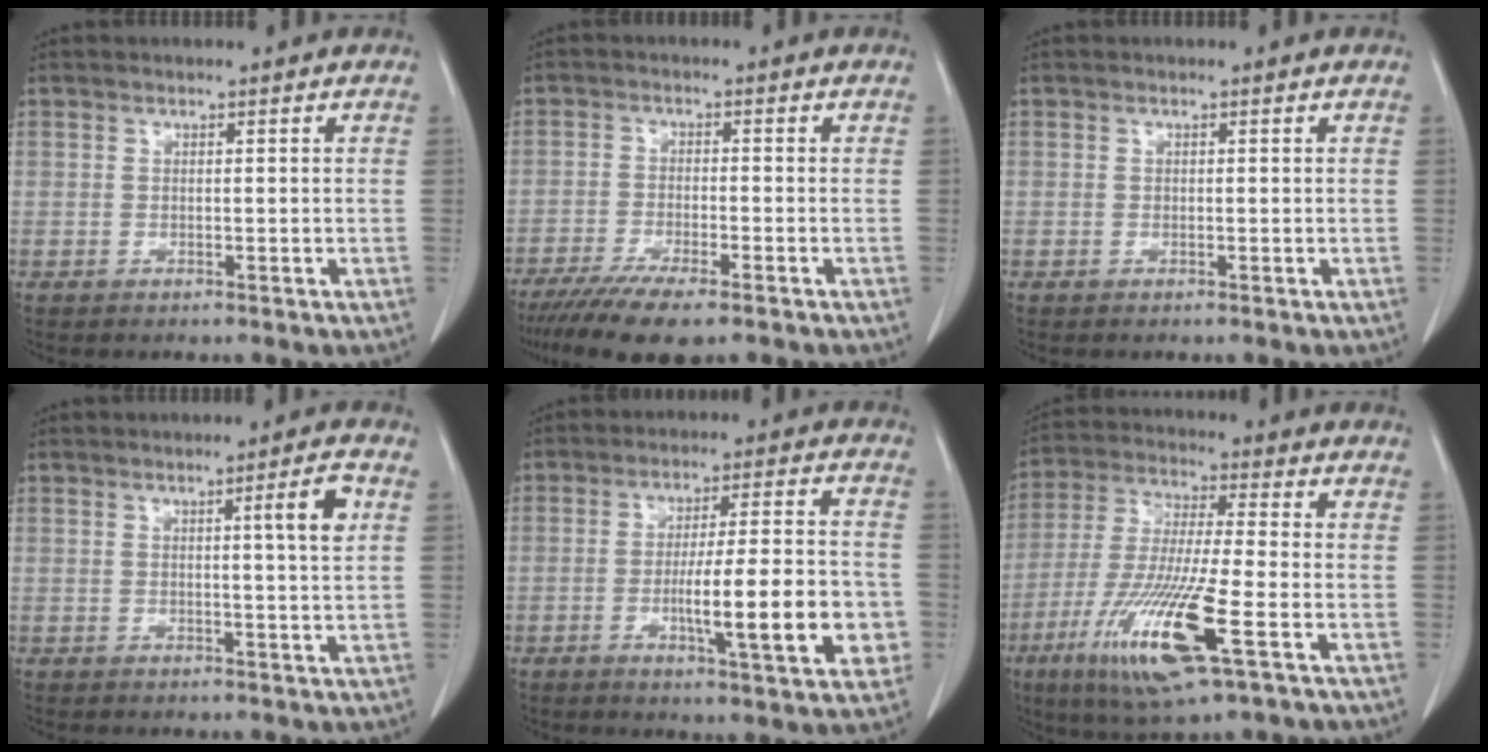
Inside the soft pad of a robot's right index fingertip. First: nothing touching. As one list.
[{"total": 9.4, "force": [-7.0, 1.4, 6.1], "torque": [-0.096, -0.020, -0.112]}, {"total": 0.0}, {"total": 4.4, "force": [1.3, -0.6, 4.2], "torque": [-0.060, -0.003, 0.019]}, {"total": 14.0, "force": [-3.6, 1.6, 13.5], "torque": [-0.201, 0.000, -0.052]}, {"total": 15.6, "force": [-6.3, 1.0, 14.2], "torque": [-0.292, -0.032, -0.114]}]